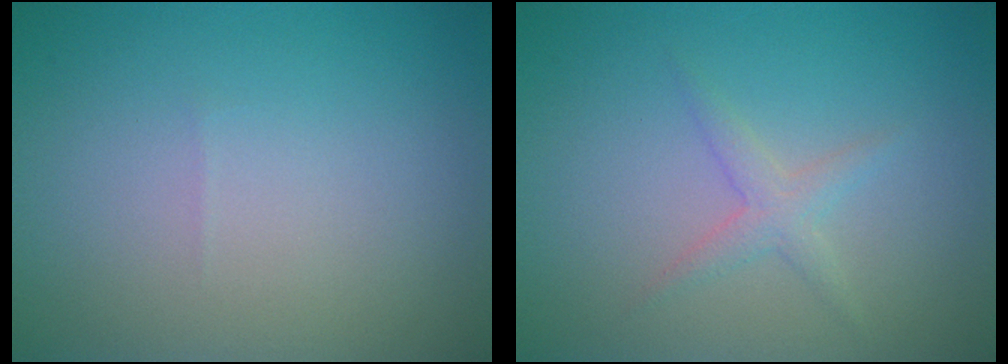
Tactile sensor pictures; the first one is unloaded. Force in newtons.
{"total": 1.6, "press": 1.6, "slide": 0.1}